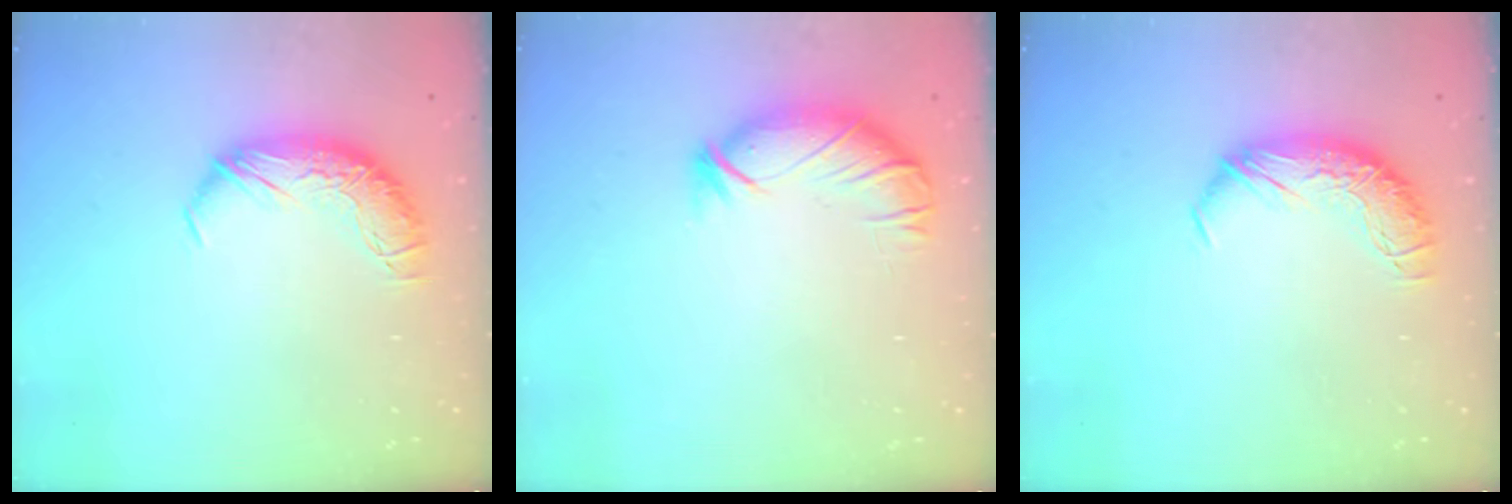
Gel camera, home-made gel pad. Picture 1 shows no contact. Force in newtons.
{"total": 2.6, "press": 2.5, "slide": 0.9}
{"total": 0.0}